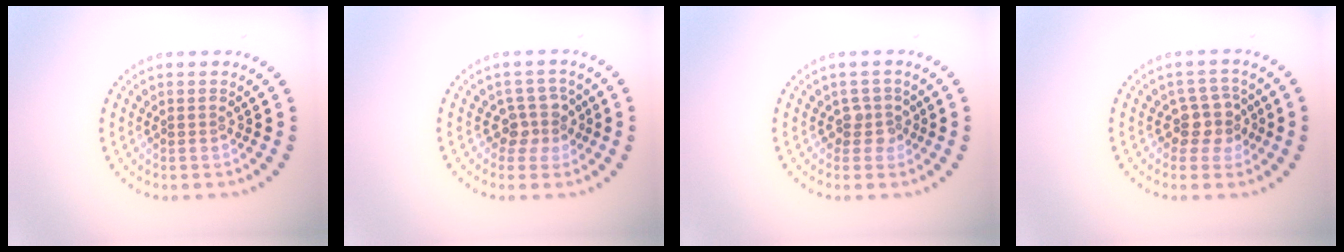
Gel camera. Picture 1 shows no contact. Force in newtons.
{"total": 2.2, "press": 1.8, "slide": 1.3}
{"total": 1.8, "press": 1.4, "slide": 1.2}
{"total": 2.7, "press": 2.4, "slide": 1.2}